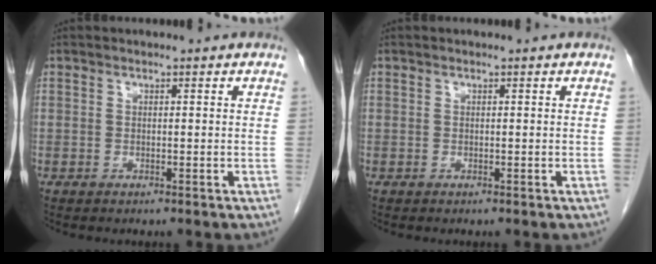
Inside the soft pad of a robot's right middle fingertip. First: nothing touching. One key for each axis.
{"total": 0.0}